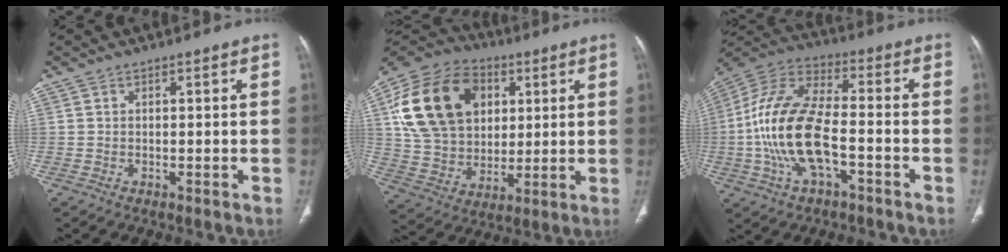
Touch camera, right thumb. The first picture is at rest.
{"total": 23.4, "force": [6.6, 17.4, 14.2], "torque": [-0.251, 0.009, 0.121]}
{"total": 17.7, "force": [-4.0, 8.4, 15.1], "torque": [-0.308, 0.035, -0.076]}